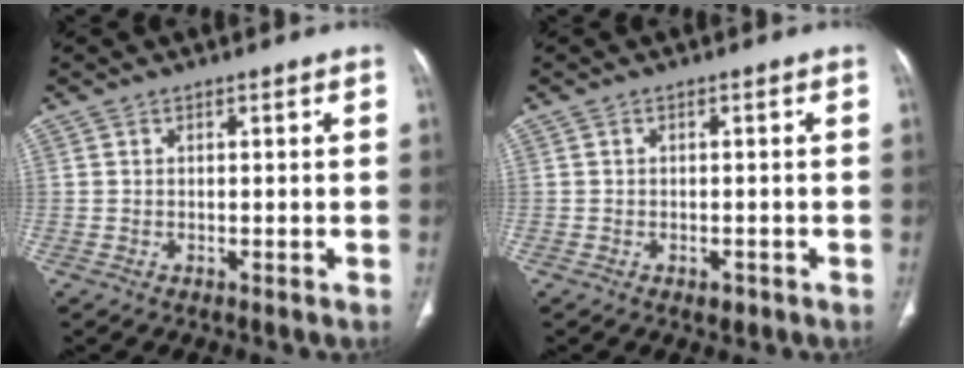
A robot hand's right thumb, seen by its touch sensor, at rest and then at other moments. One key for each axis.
{"total": 1.4, "fx": -0.9, "fy": 0.9, "fz": 0.7, "tx": -0.004, "ty": 0.001, "tz": -0.008}